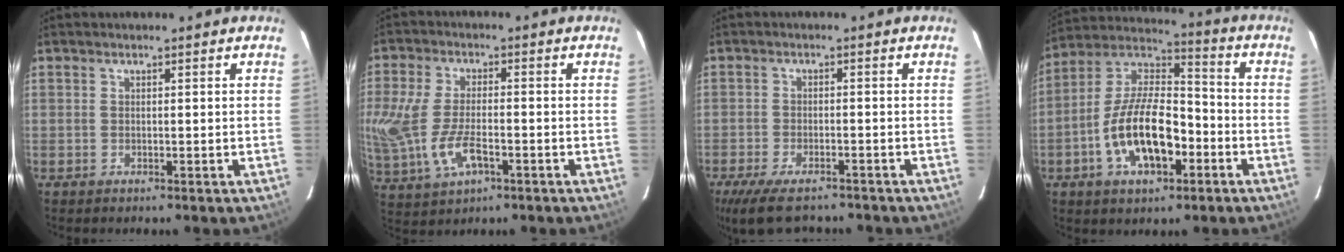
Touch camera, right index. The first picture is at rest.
{"total": 14.6, "force": [-3.2, 7.0, 12.5], "torque": [-0.278, -0.018, -0.052]}
{"total": 11.1, "force": [-8.8, 3.9, 5.6], "torque": [-0.132, -0.031, -0.149]}
{"total": 16.5, "force": [-5.7, 7.6, 13.4], "torque": [-0.264, 0.011, -0.099]}